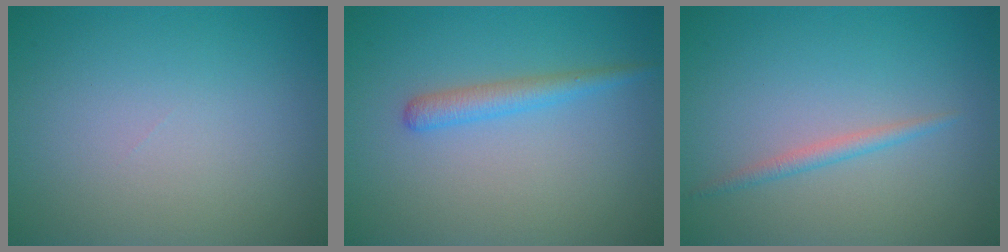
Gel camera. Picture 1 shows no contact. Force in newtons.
{"total": 2.0, "press": 2.0, "slide": 0.1}
{"total": 1.2, "press": 1.2, "slide": 0.0}